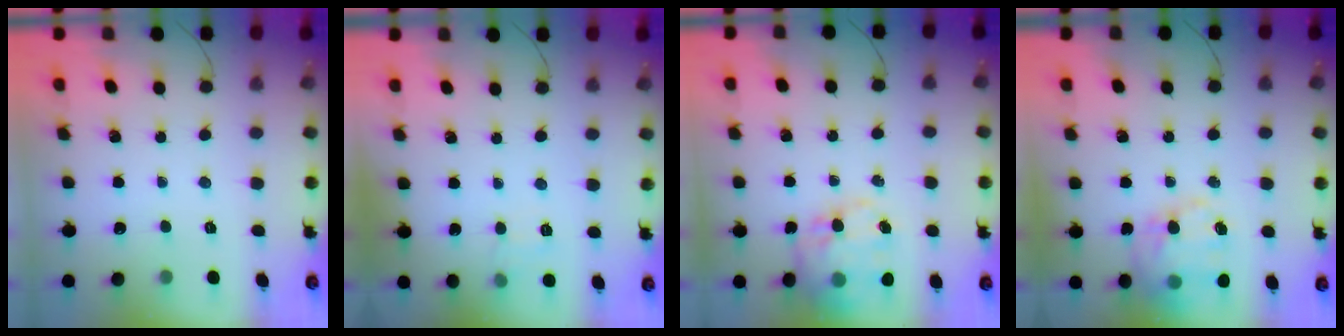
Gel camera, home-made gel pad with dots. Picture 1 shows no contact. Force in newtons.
{"total": 4.0, "press": 3.6, "slide": 1.8}
{"total": 16.8, "press": 16.4, "slide": 3.8}
{"total": 18.1, "press": 17.7, "slide": 3.9}